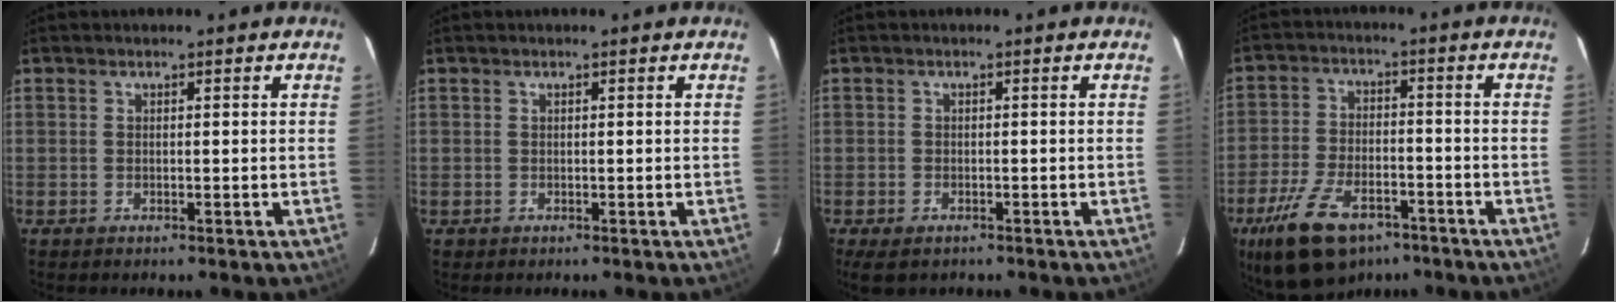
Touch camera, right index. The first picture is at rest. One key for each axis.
{"total": 0.6, "fx": -0.2, "fy": 0.5, "fz": 0.0, "tx": 0.001, "ty": 0.002, "tz": -0.002}
{"total": 4.0, "fx": -2.7, "fy": 2.2, "fz": 2.0, "tx": -0.045, "ty": -0.013, "tz": -0.044}
{"total": 15.5, "fx": -9.9, "fy": 7.7, "fz": 9.1, "tx": -0.201, "ty": -0.018, "tz": -0.169}